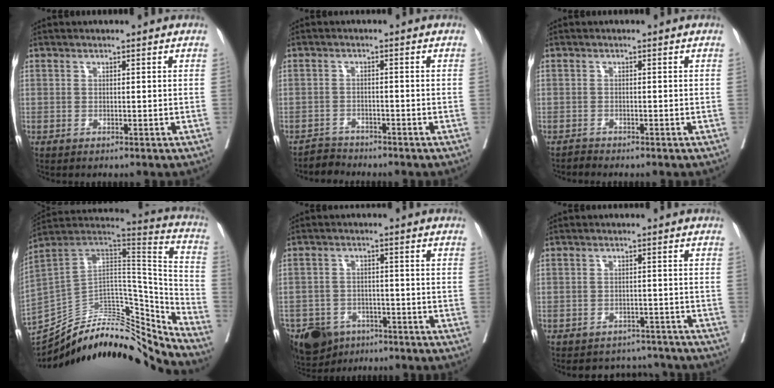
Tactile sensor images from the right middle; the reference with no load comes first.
{"total": 2.5, "force": [-2.3, 0.3, -1.0], "torque": [0.020, -0.007, -0.042]}
{"total": 0.8, "force": [-0.8, -0.1, -0.2], "torque": [0.003, -0.005, -0.017]}
{"total": 27.7, "force": [-24.9, 5.9, 10.6], "torque": [-0.155, 0.025, -0.381]}
{"total": 12.2, "force": [-8.3, 7.7, 4.7], "torque": [-0.112, -0.008, -0.123]}
{"total": 6.4, "force": [-6.0, 2.3, -0.4], "torque": [0.019, 0.018, -0.073]}